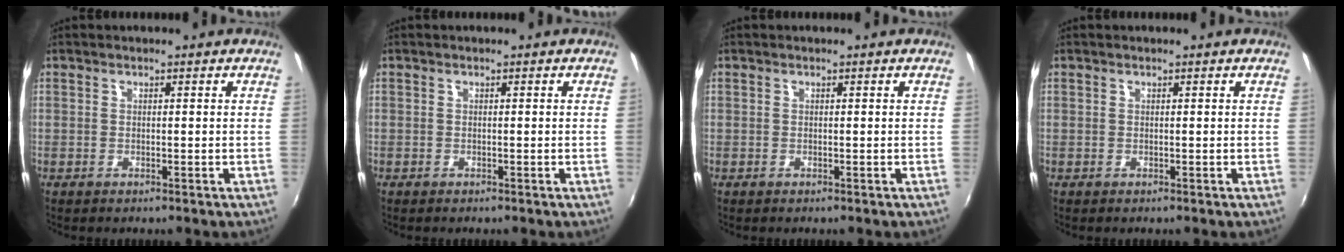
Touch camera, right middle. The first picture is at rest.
{"total": 0.0}
{"total": 0.0}
{"total": 0.0}